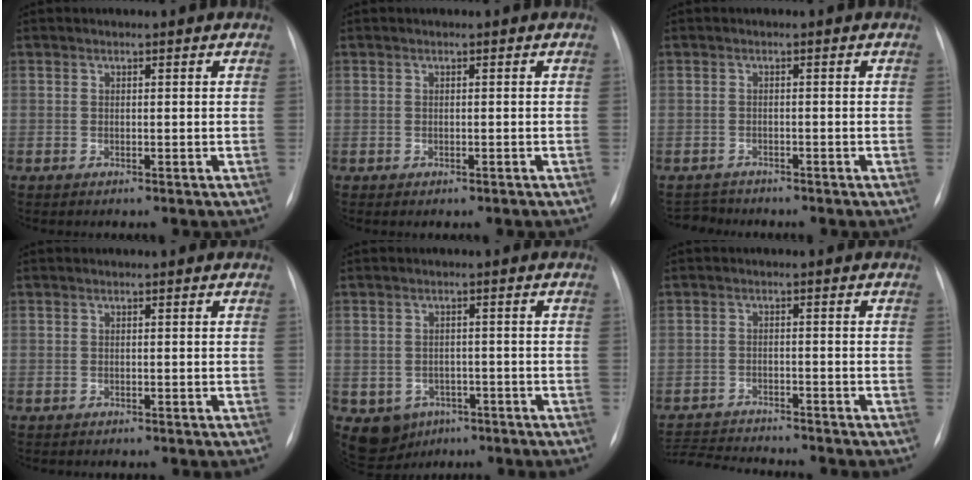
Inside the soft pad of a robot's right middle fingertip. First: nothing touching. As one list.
[{"total": 0.0}, {"total": 2.2, "force": [-2.0, 0.1, -0.8], "torque": [0.014, -0.012, -0.035]}, {"total": 0.0}, {"total": 6.3, "force": [-3.2, 5.2, 1.6], "torque": [-0.035, 0.009, -0.037]}, {"total": 9.2, "force": [-8.9, 0.0, 2.1], "torque": [-0.039, -0.002, -0.145]}]